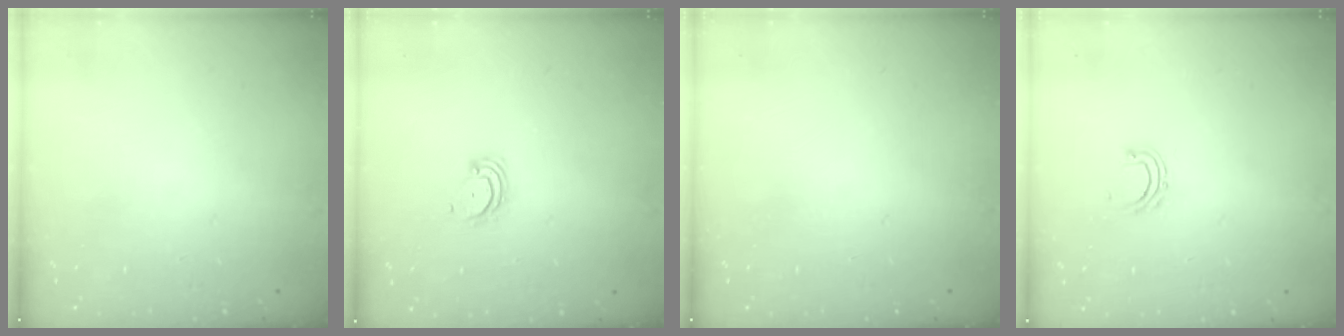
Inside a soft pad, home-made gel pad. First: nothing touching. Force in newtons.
{"total": 3.2, "press": 3.2, "slide": 0.3}
{"total": 0.0}
{"total": 5.3, "press": 5.2, "slide": 1.1}